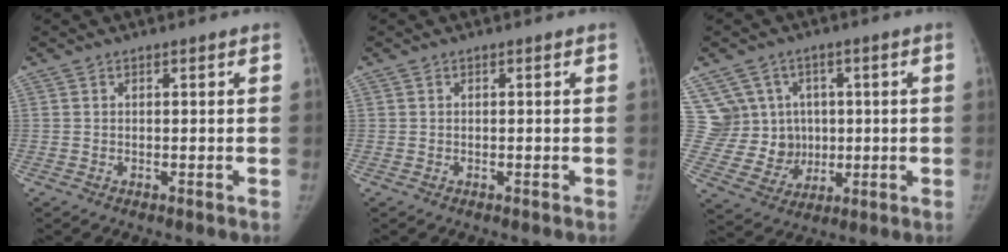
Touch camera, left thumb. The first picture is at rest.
{"total": 0.0}
{"total": 11.0, "force": [2.6, 10.3, 2.9], "torque": [-0.013, 0.006, 0.065]}